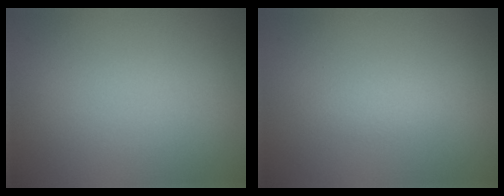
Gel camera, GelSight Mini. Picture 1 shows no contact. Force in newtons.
{"total": 1.1, "press": 1.1, "slide": 0.1}